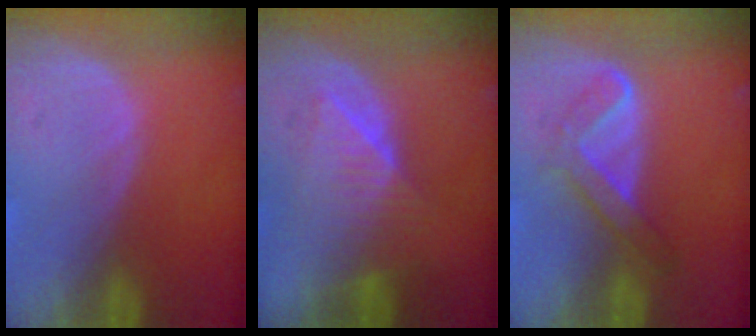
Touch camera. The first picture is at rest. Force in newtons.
{"total": 6.4, "press": 6.3, "slide": 1.1}
{"total": 4.8, "press": 4.7, "slide": 0.7}